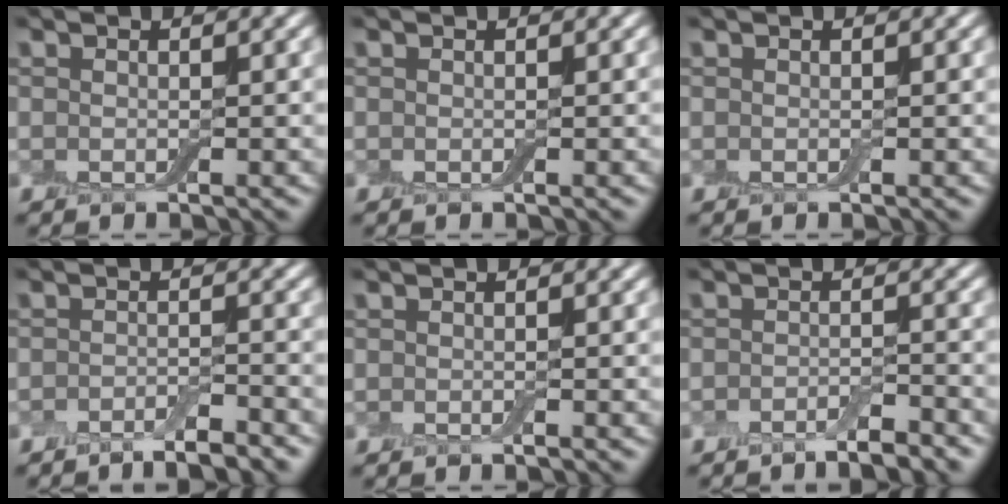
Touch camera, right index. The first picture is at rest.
{"total": 0.0}
{"total": 0.0}
{"total": 2.6, "force": [-2.2, 0.3, 1.4], "torque": [-0.020, 0.002, -0.038]}
{"total": 0.0}
{"total": 2.3, "force": [-1.9, 0.2, 1.3], "torque": [-0.018, 0.002, -0.034]}